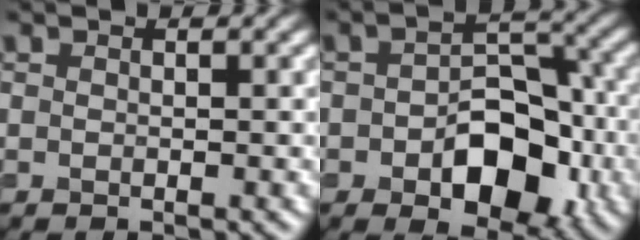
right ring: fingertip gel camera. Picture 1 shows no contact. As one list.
[{"total": 8.0, "force": [-2.4, 4.8, 6.0], "torque": [-0.078, 0.005, -0.031]}]